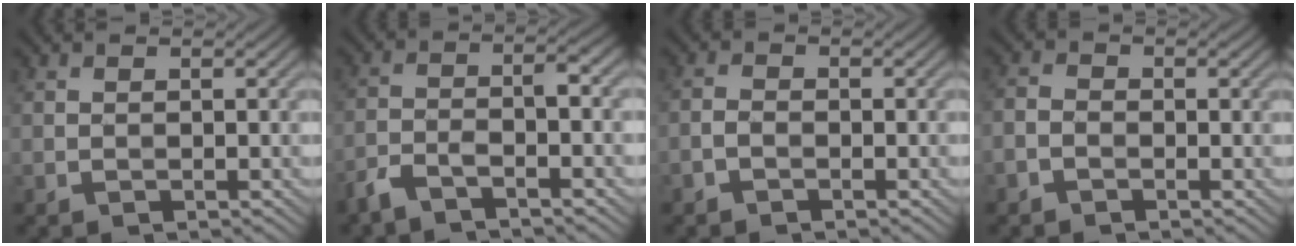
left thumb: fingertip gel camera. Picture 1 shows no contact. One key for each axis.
{"total": 4.8, "fx": -3.3, "fy": 0.9, "fz": 3.4, "tx": -0.069, "ty": -0.004, "tz": -0.076}
{"total": 1.4, "fx": -1.0, "fy": 0.6, "fz": 0.8, "tx": -0.017, "ty": 0.001, "tz": -0.024}
{"total": 1.8, "fx": -1.1, "fy": 1.1, "fz": 0.9, "tx": -0.019, "ty": 0.002, "tz": -0.029}